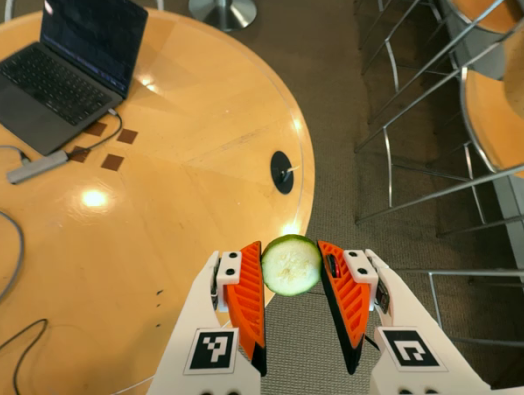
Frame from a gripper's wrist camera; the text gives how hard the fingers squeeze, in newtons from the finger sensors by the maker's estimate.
{"total": 9.5, "left": 9.9, "right": 9.2}